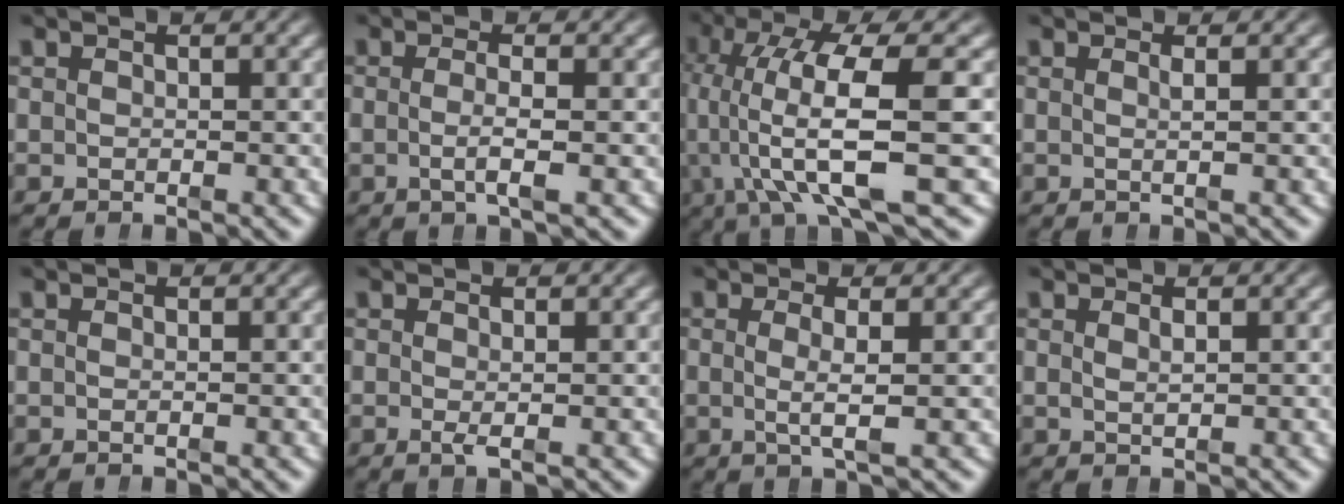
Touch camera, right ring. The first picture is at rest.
{"total": 2.5, "force": [-0.7, 0.1, 2.4], "torque": [-0.051, -0.012, -0.007]}
{"total": 8.6, "force": [0.4, 3.5, 7.9], "torque": [-0.155, -0.024, 0.021]}
{"total": 1.0, "force": [0.1, -0.6, 0.8], "torque": [-0.016, -0.006, 0.003]}
{"total": 0.0}
{"total": 0.9, "force": [-0.2, 0.1, 0.9], "torque": [-0.020, -0.007, -0.003]}
{"total": 2.6, "force": [0.0, -0.1, 2.6], "torque": [-0.049, -0.011, 0.006]}
{"total": 0.8, "force": [0.3, -0.4, 0.6], "torque": [-0.013, -0.010, 0.015]}